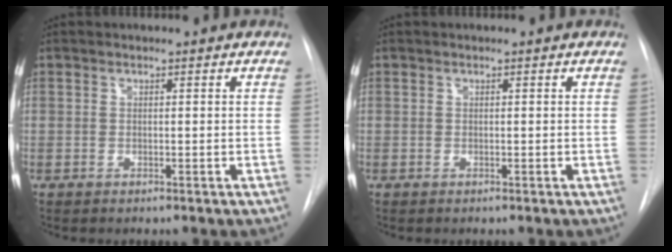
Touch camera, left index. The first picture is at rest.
{"total": 0.0}